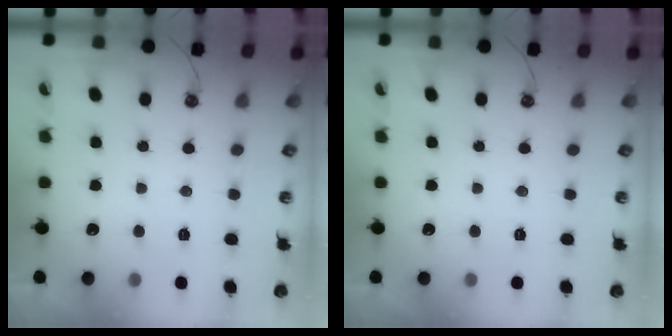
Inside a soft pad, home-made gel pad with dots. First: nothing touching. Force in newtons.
{"total": 0.0}